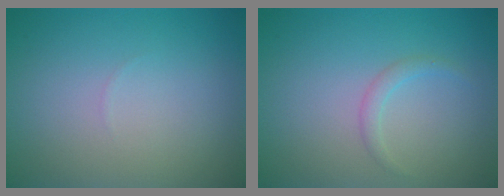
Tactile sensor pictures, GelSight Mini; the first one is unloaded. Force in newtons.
{"total": 1.1, "press": 1.1, "slide": 0.1}